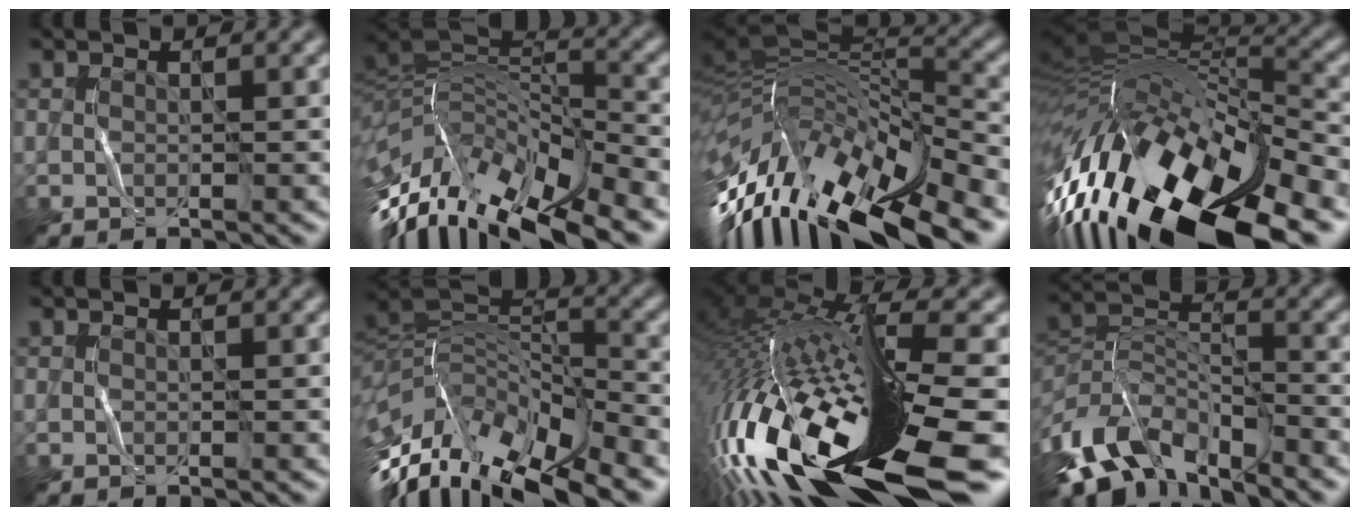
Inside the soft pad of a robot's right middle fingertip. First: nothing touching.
{"total": 13.9, "force": [-7.5, 4.8, 10.7], "torque": [-0.211, 0.018, -0.128]}
{"total": 15.2, "force": [-4.7, 4.8, 13.6], "torque": [-0.248, 0.014, -0.068]}
{"total": 18.3, "force": [-7.8, 7.3, 14.8], "torque": [-0.284, -0.006, -0.121]}
{"total": 0.0}
{"total": 14.8, "force": [-8.7, 5.7, 10.6], "torque": [-0.225, 0.007, -0.138]}
{"total": 18.4, "force": [-5.4, 5.0, 16.9], "torque": [-0.343, -0.032, -0.070]}
{"total": 9.1, "force": [-6.5, 3.6, 5.2], "torque": [-0.104, -0.007, -0.128]}